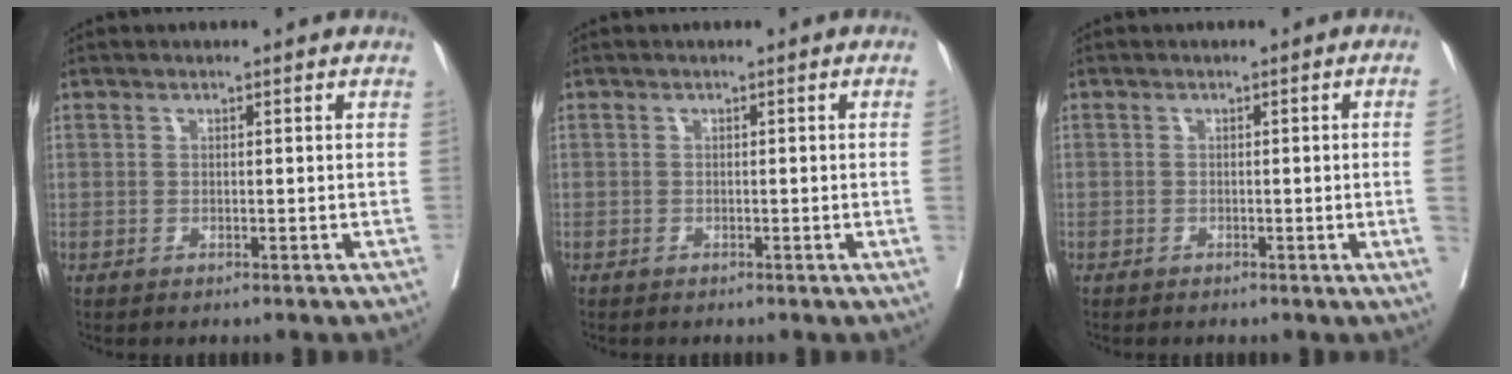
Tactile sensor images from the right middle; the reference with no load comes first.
{"total": 1.0, "force": [-0.2, -0.4, 0.9], "torque": [-0.009, 0.000, -0.002]}
{"total": 2.7, "force": [-0.4, -1.0, 2.5], "torque": [-0.030, -0.004, -0.006]}